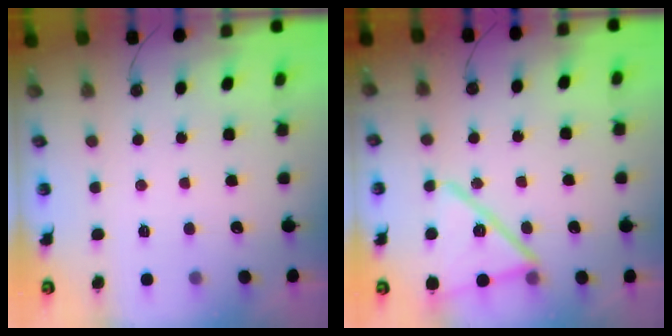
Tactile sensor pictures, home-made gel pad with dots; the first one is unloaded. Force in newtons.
{"total": 15.9, "press": 15.8, "slide": 1.0}